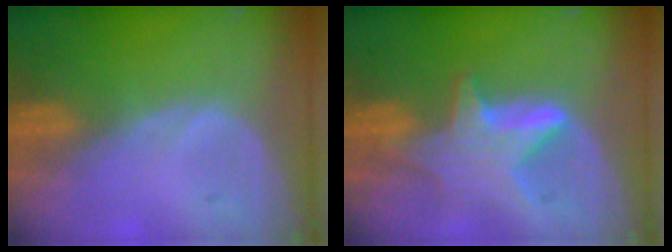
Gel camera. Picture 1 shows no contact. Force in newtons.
{"total": 6.6, "press": 6.6, "slide": 0.2}